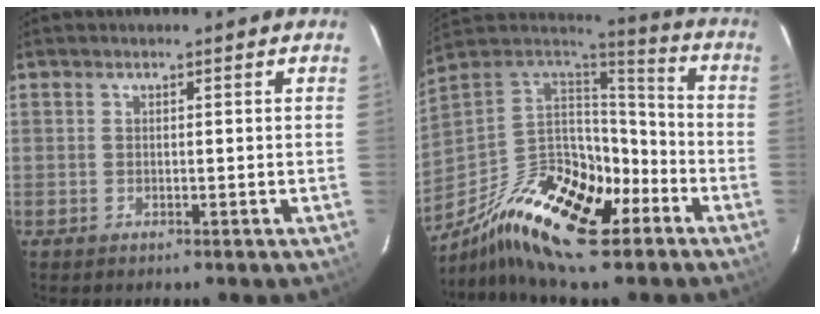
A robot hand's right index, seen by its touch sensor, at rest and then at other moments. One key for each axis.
{"total": 24.0, "fx": -14.4, "fy": 9.6, "fz": 16.6, "tx": -0.323, "ty": -0.022, "tz": -0.255}